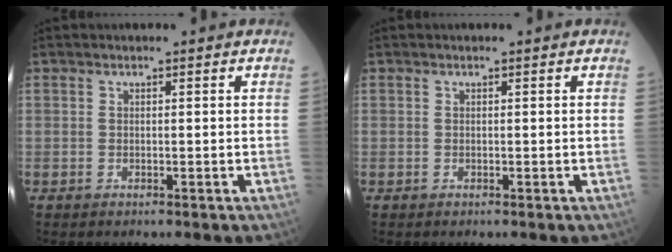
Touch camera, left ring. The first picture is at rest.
{"total": 0.0}